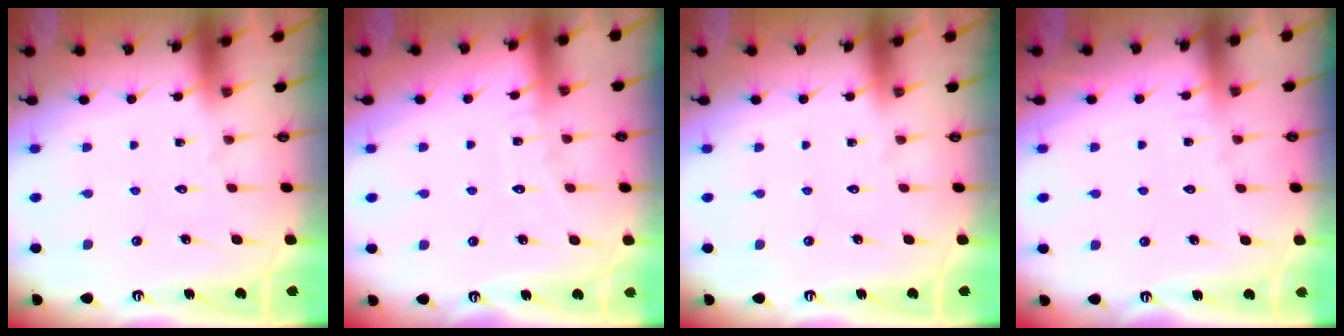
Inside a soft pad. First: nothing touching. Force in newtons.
{"total": 4.7, "press": 4.7, "slide": 0.5}
{"total": 0.0}
{"total": 2.7, "press": 2.7, "slide": 0.3}